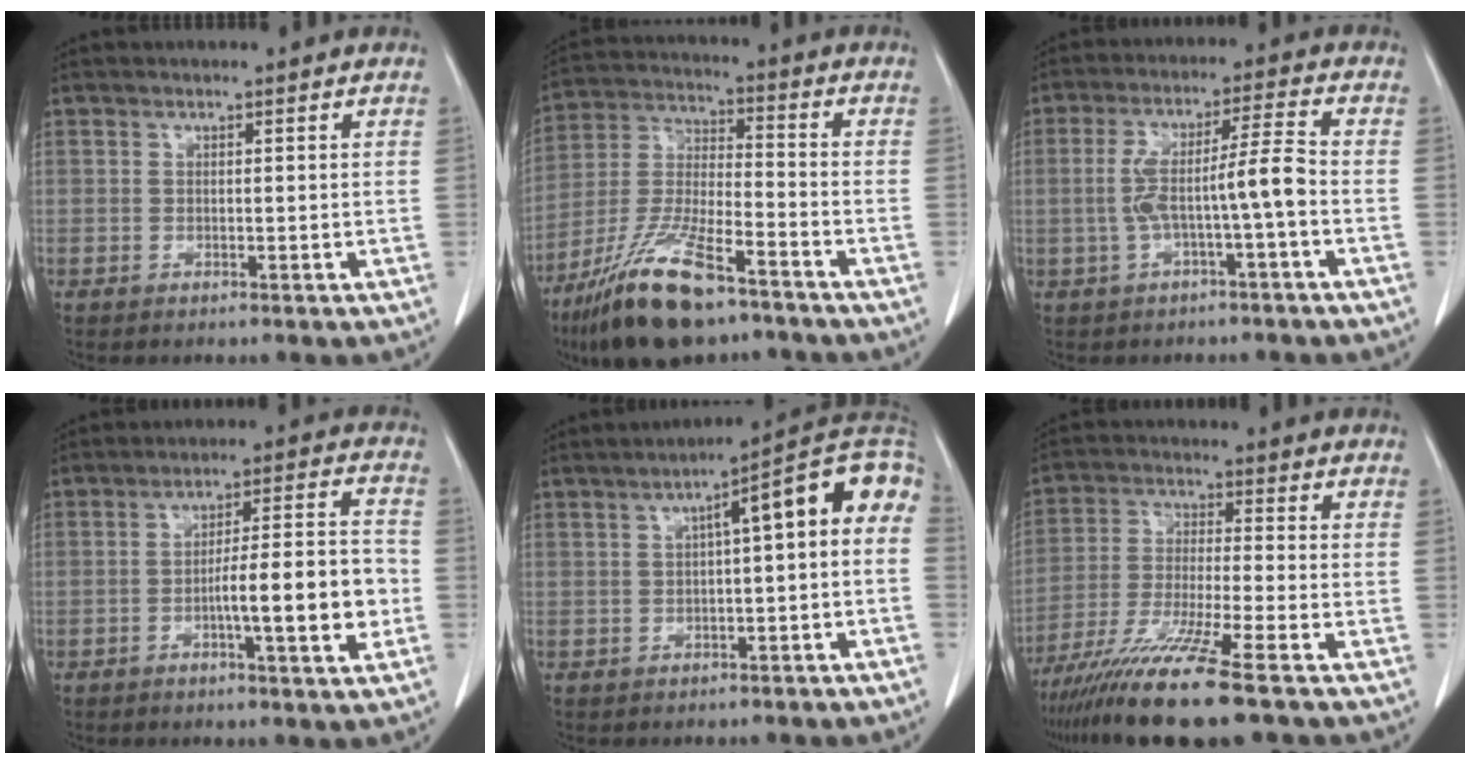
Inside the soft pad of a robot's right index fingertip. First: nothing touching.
{"total": 16.6, "force": [-11.1, 3.8, 11.8], "torque": [-0.256, -0.031, -0.206]}
{"total": 7.6, "force": [-1.8, -0.1, 7.4], "torque": [-0.144, 0.028, -0.025]}
{"total": 11.3, "force": [-3.1, 1.0, 10.8], "torque": [-0.165, 0.014, -0.046]}
{"total": 10.7, "force": [1.1, 1.7, 10.5], "torque": [-0.141, 0.043, 0.008]}
{"total": 13.5, "force": [-9.9, -1.0, 9.1], "torque": [-0.174, -0.043, -0.174]}